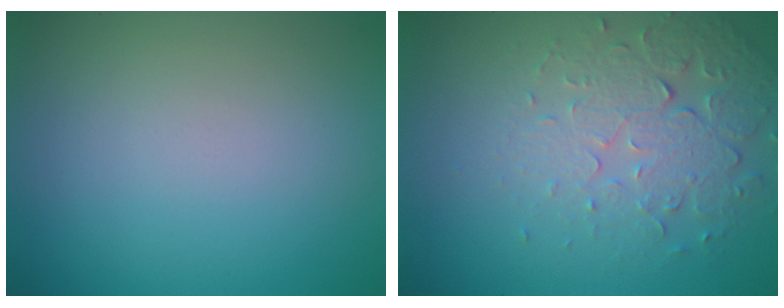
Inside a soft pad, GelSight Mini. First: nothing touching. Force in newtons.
{"total": 5.3, "press": 3.5, "slide": 3.9}